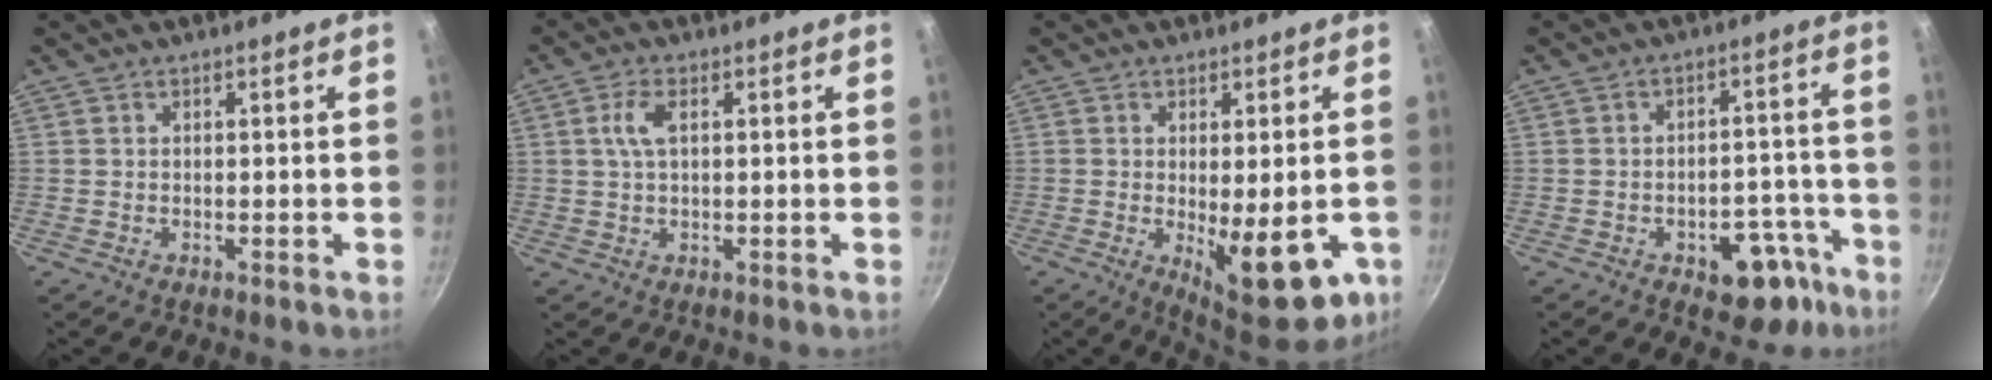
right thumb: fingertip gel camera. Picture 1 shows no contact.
{"total": 4.0, "force": [1.0, 1.9, 3.3], "torque": [-0.079, 0.007, 0.019]}
{"total": 14.7, "force": [-4.2, 5.7, 12.9], "torque": [-0.151, -0.013, -0.038]}
{"total": 10.4, "force": [-5.8, 5.7, 6.5], "torque": [-0.054, 0.053, -0.072]}